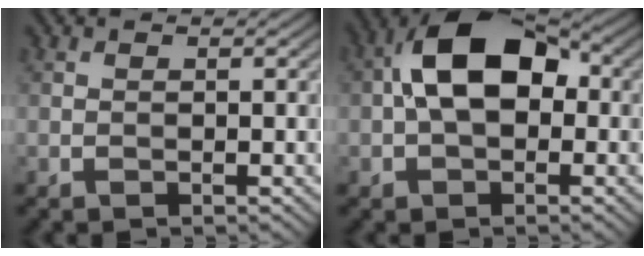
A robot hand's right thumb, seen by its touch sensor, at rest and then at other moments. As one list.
[{"total": 10.8, "force": [0.5, 6.7, 8.5], "torque": [-0.162, 0.021, -0.005]}]